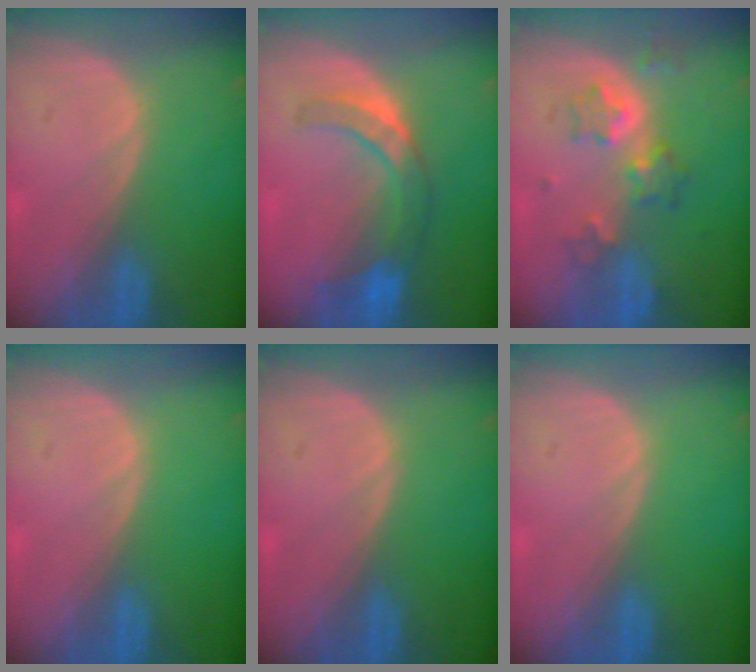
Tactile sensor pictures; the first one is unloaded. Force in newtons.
{"total": 7.3, "press": 6.8, "slide": 2.7}
{"total": 6.6, "press": 5.7, "slide": 3.2}
{"total": 0.0}
{"total": 0.0}
{"total": 0.0}